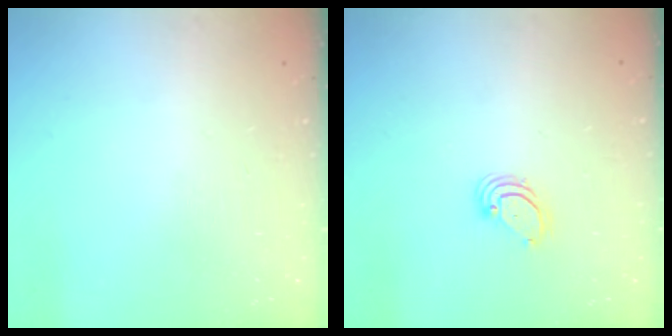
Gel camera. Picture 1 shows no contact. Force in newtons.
{"total": 4.1, "press": 4.0, "slide": 0.3}